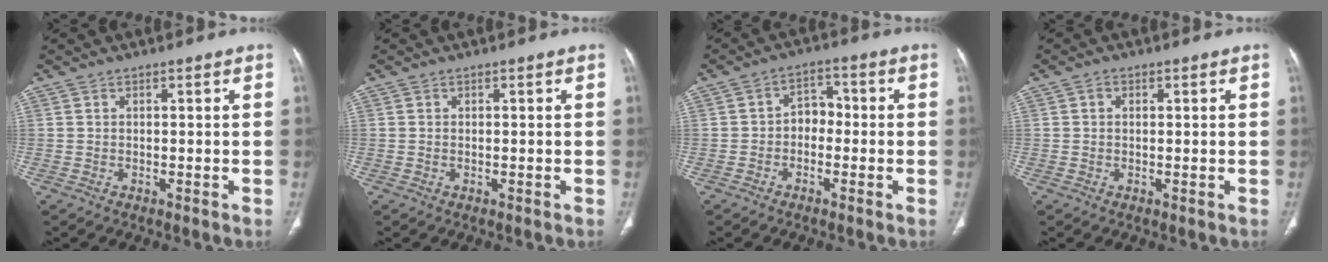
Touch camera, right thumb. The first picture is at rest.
{"total": 0.0}
{"total": 4.4, "force": [-1.0, 3.4, 2.7], "torque": [-0.021, 0.025, -0.030]}
{"total": 1.2, "force": [0.4, 0.9, 0.7], "torque": [-0.007, 0.002, 0.005]}